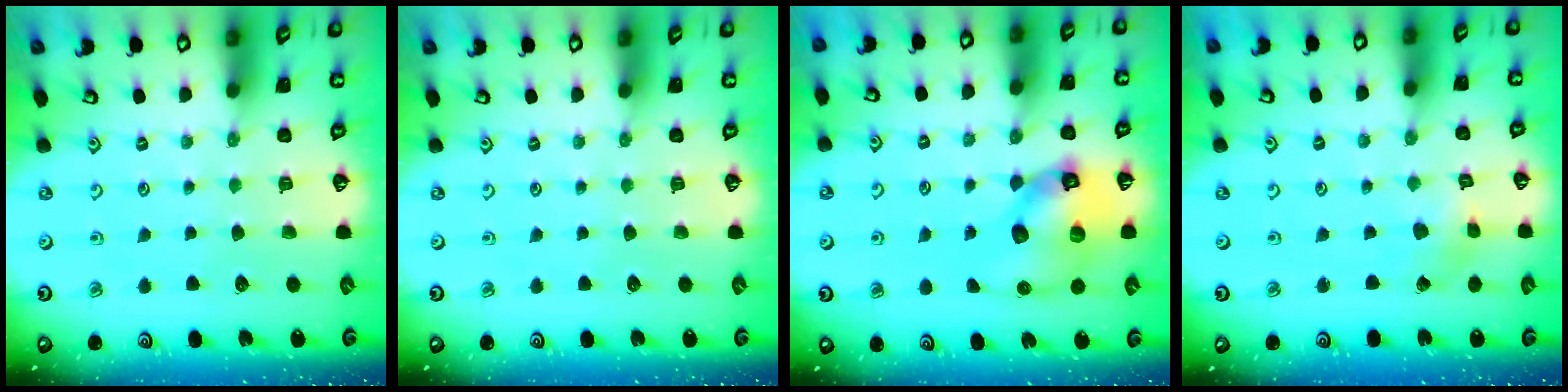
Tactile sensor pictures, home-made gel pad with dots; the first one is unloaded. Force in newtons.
{"total": 0.0}
{"total": 13.7, "press": 13.5, "slide": 2.1}
{"total": 2.6, "press": 2.6, "slide": 0.1}